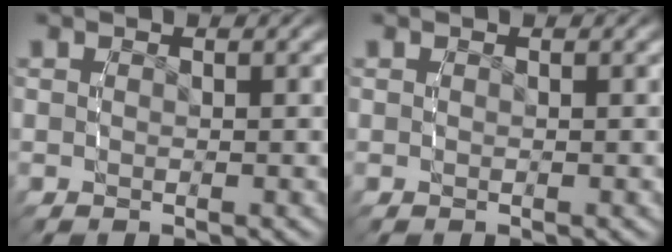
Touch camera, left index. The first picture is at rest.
{"total": 0.0}